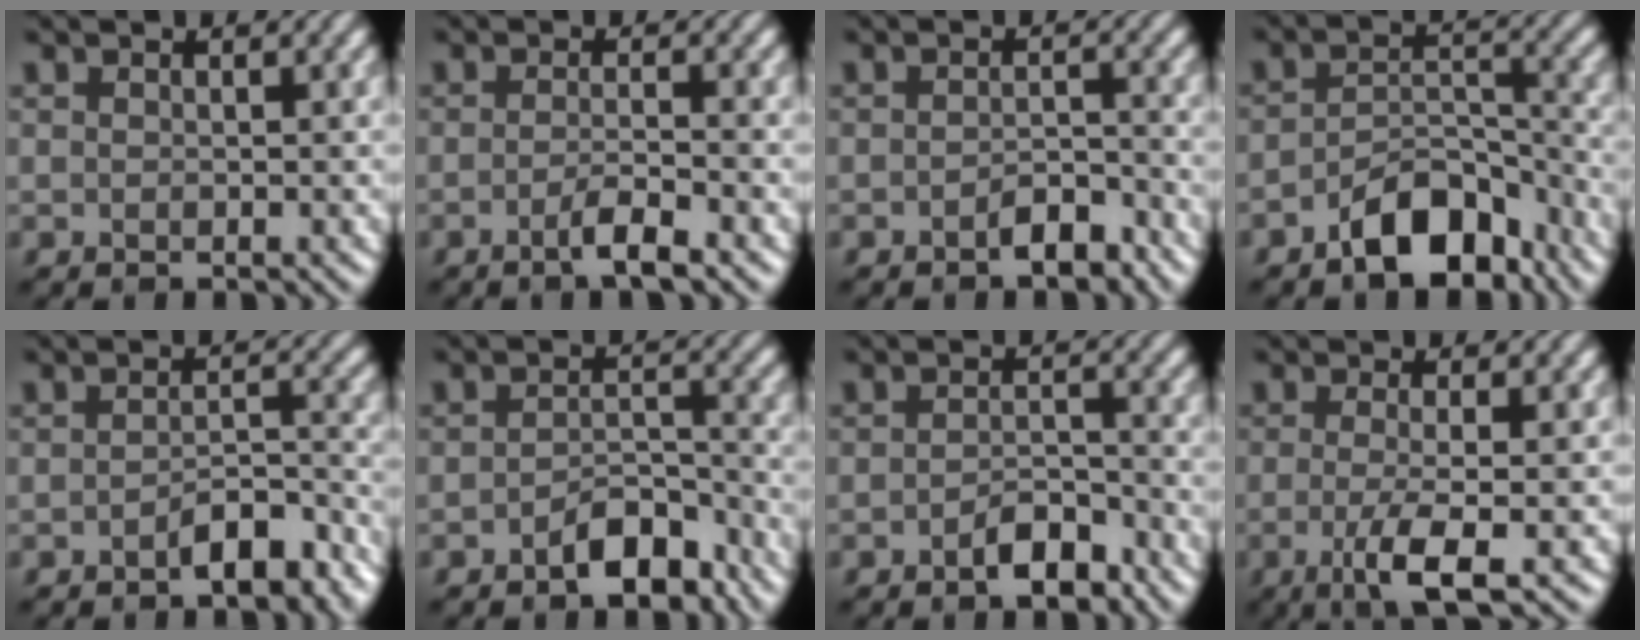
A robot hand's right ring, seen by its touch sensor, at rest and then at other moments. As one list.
[{"total": 2.6, "force": [-1.3, 0.5, 2.2], "torque": [-0.033, 0.005, -0.032]}, {"total": 2.6, "force": [-1.8, 1.0, 1.6], "torque": [-0.021, 0.008, -0.030]}, {"total": 6.5, "force": [-4.4, 3.2, 3.6], "torque": [-0.051, 0.000, -0.078]}, {"total": 4.0, "force": [-2.6, 1.6, 2.6], "torque": [-0.037, 0.009, -0.041]}, {"total": 4.2, "force": [-2.8, 1.8, 2.5], "torque": [-0.034, 0.010, -0.048]}, {"total": 3.1, "force": [-2.0, 1.3, 1.9], "torque": [-0.028, 0.008, -0.036]}, {"total": 4.5, "force": [-1.4, 1.1, 4.2], "torque": [-0.075, -0.008, -0.030]}]